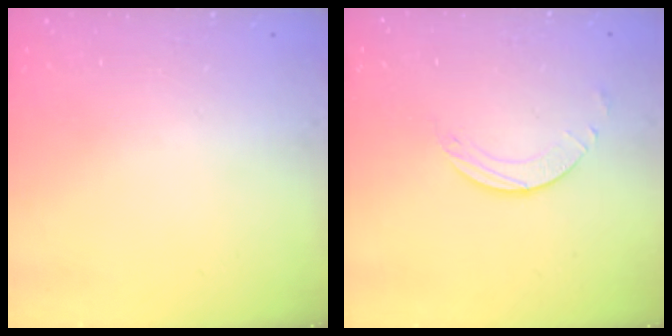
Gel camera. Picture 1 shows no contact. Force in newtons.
{"total": 2.0, "press": 1.9, "slide": 0.3}